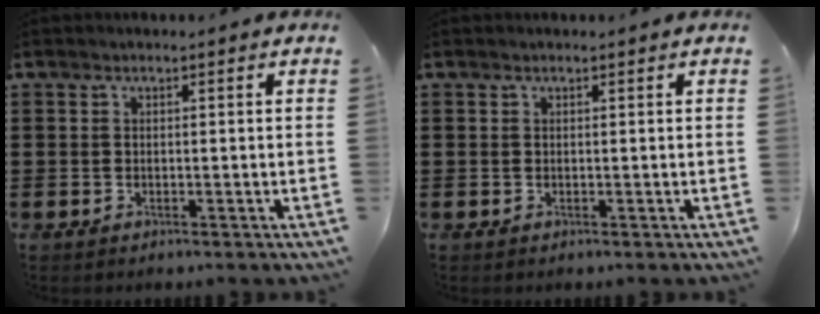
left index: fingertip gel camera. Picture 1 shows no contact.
{"total": 0.0}